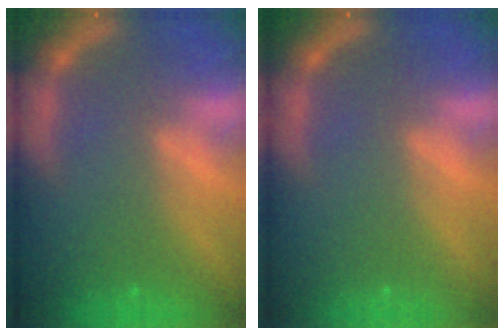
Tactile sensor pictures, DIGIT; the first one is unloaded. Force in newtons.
{"total": 0.0}